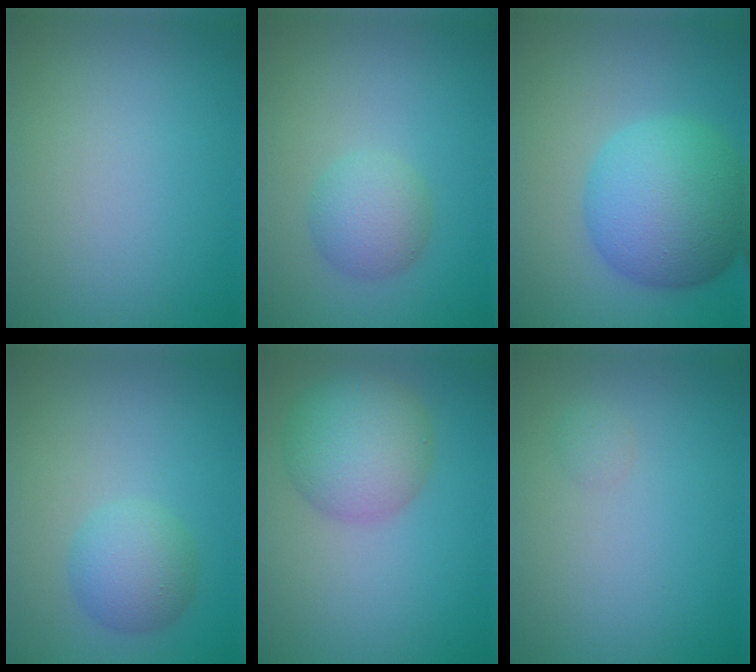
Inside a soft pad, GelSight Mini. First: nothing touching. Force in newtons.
{"total": 2.9, "press": 2.9, "slide": 0.0}
{"total": 9.0, "press": 9.0, "slide": 0.2}
{"total": 3.3, "press": 3.3, "slide": 0.1}
{"total": 5.8, "press": 5.8, "slide": 0.2}
{"total": 0.6, "press": 0.6, "slide": 0.0}